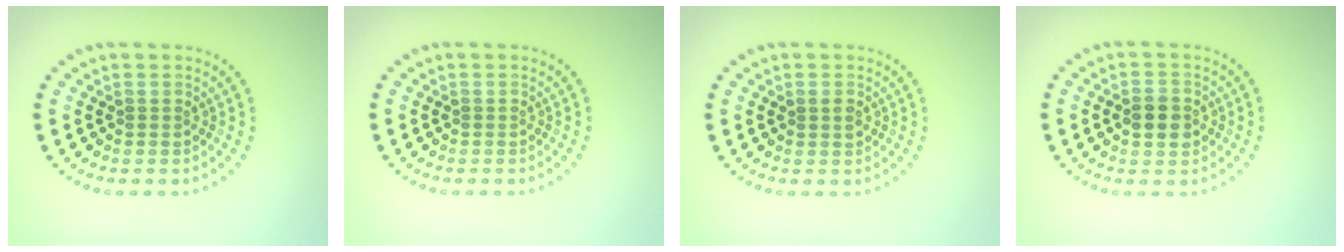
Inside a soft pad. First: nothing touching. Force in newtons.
{"total": 0.0}
{"total": 1.0, "press": 1.0, "slide": 0.1}
{"total": 2.7, "press": 2.7, "slide": 0.2}